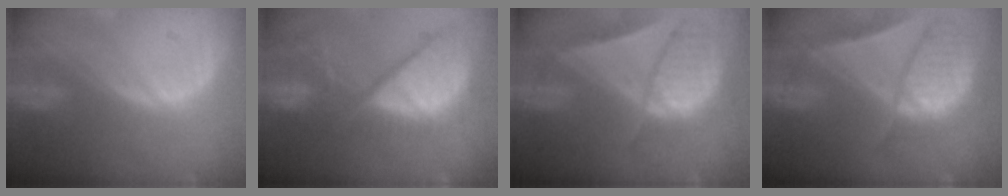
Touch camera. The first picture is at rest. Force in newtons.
{"total": 13.2, "press": 11.0, "slide": 7.3}
{"total": 9.5, "press": 8.1, "slide": 4.9}
{"total": 10.1, "press": 8.3, "slide": 5.7}